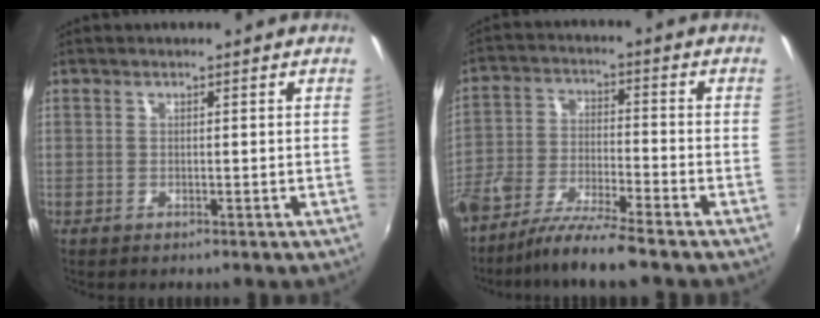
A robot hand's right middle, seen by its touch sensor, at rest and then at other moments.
{"total": 10.3, "force": [-8.0, 0.9, 6.4], "torque": [-0.135, -0.017, -0.152]}